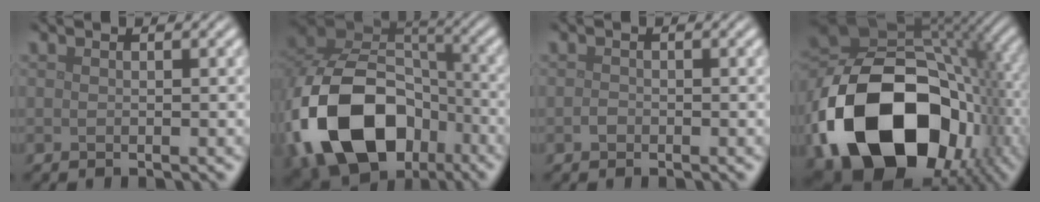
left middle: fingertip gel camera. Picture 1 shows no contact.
{"total": 15.8, "force": [-6.2, 11.1, 9.5], "torque": [-0.203, -0.023, -0.109]}
{"total": 0.7, "force": [-0.4, 0.6, 0.2], "torque": [-0.006, -0.002, -0.009]}
{"total": 19.0, "force": [-6.4, 12.9, 12.3], "torque": [-0.239, -0.036, -0.102]}